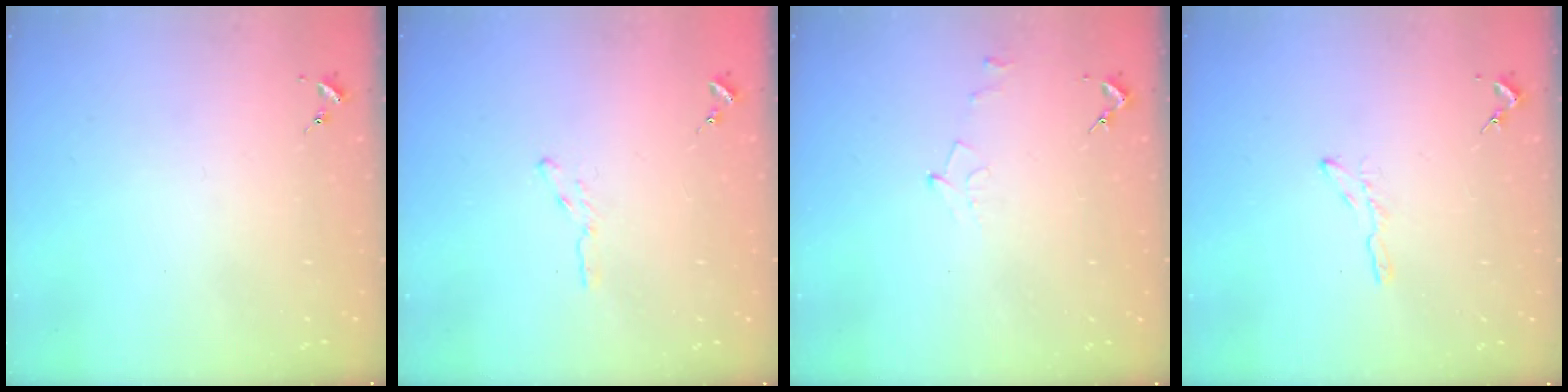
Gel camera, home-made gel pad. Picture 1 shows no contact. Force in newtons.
{"total": 3.2, "press": 3.2, "slide": 0.3}
{"total": 4.9, "press": 4.9, "slide": 0.6}
{"total": 3.6, "press": 3.5, "slide": 0.4}